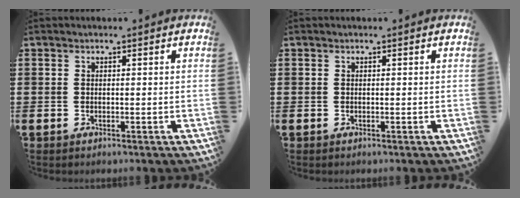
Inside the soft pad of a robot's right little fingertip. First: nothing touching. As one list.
[{"total": 0.0}]